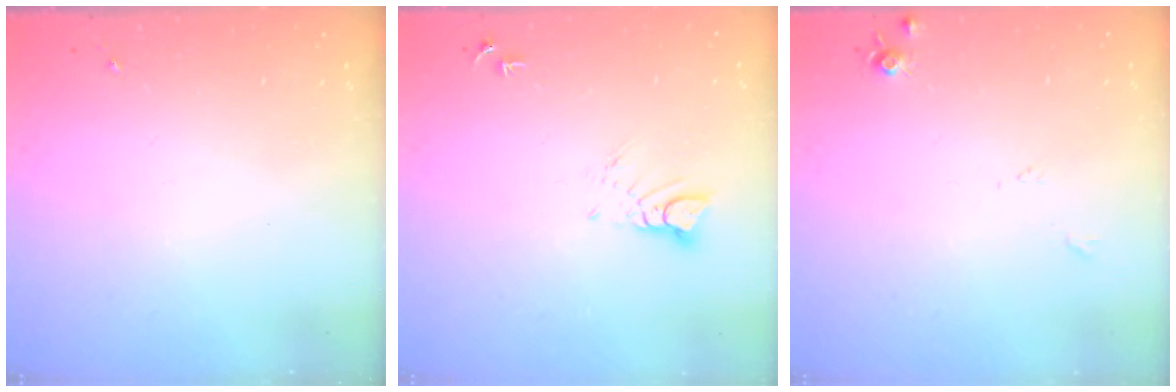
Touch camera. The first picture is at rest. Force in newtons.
{"total": 4.3, "press": 4.3, "slide": 0.4}
{"total": 5.4, "press": 5.4, "slide": 0.6}